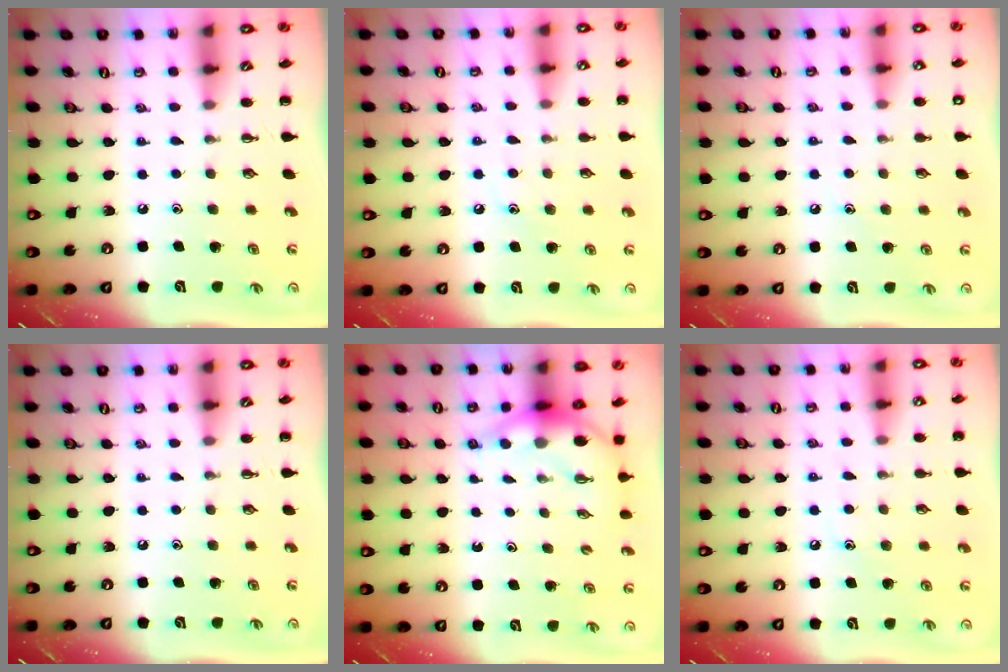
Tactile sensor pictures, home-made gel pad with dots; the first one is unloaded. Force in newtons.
{"total": 8.1, "press": 7.9, "slide": 1.8}
{"total": 5.7, "press": 5.5, "slide": 1.5}
{"total": 0.0}
{"total": 5.7, "press": 5.7, "slide": 0.7}
{"total": 8.1, "press": 7.9, "slide": 1.8}